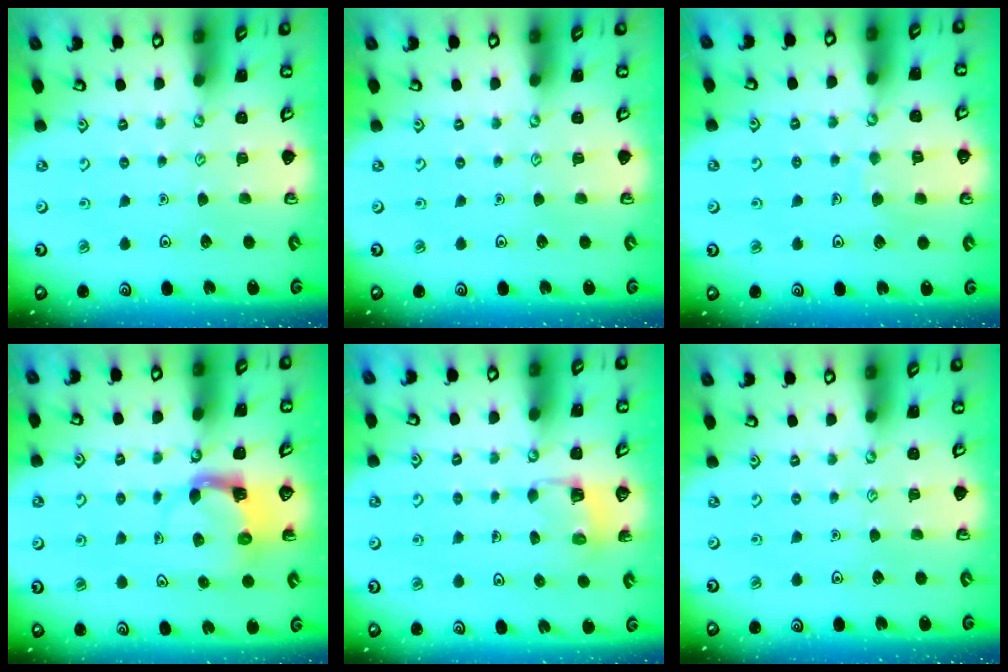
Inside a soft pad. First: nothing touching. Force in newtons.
{"total": 0.0}
{"total": 5.4, "press": 5.4, "slide": 0.3}
{"total": 3.8, "press": 3.7, "slide": 0.7}
{"total": 2.9, "press": 2.9, "slide": 0.2}
{"total": 0.0}